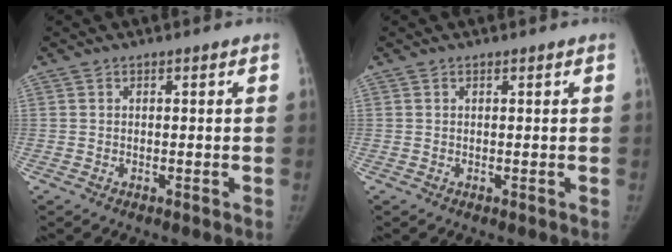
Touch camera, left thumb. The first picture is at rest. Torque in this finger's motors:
{"motor_torque": [-0.15, -0.03, -0.08, 0.15, 0.00]}